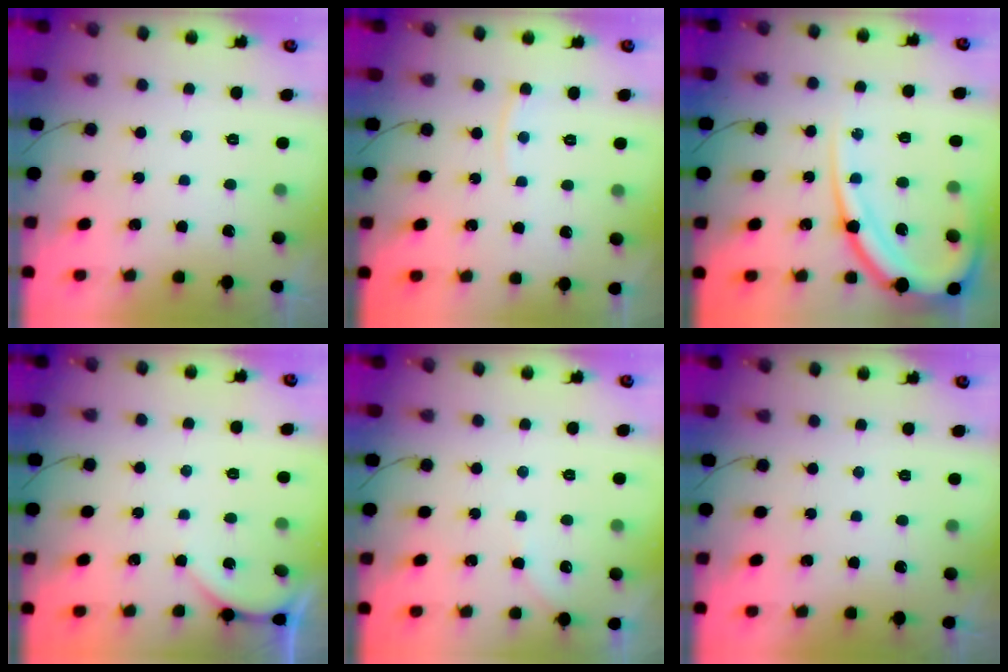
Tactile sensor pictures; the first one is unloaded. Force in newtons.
{"total": 3.0, "press": 3.0, "slide": 0.4}
{"total": 16.7, "press": 16.6, "slide": 1.8}
{"total": 1.3, "press": 1.3, "slide": 0.3}
{"total": 1.7, "press": 1.6, "slide": 0.3}
{"total": 0.0}